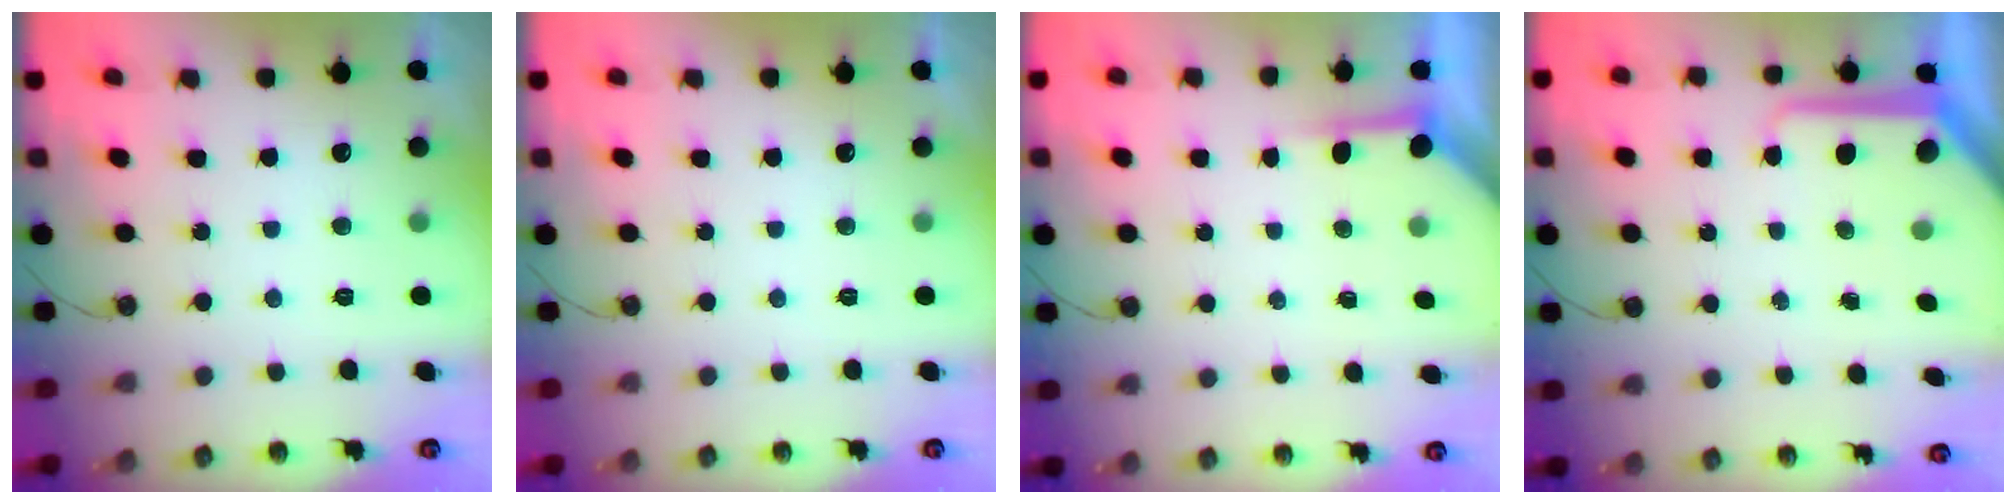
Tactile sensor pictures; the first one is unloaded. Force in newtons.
{"total": 0.0}
{"total": 3.5, "press": 3.4, "slide": 0.5}
{"total": 9.1, "press": 9.0, "slide": 0.9}